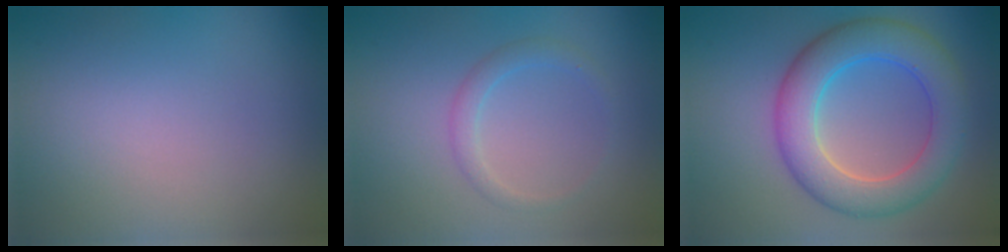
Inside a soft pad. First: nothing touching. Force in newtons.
{"total": 1.5, "press": 1.5, "slide": 0.1}
{"total": 7.1, "press": 7.1, "slide": 0.2}